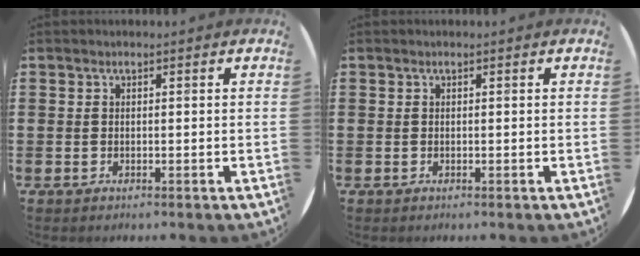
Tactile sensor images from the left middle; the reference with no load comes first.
{"total": 0.0}